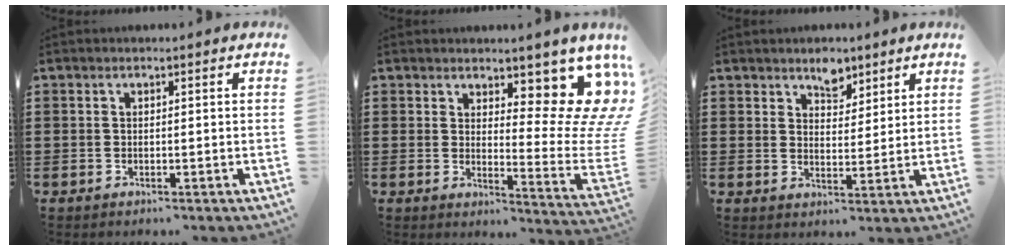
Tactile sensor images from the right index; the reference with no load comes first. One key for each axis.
{"total": 10.7, "fx": 6.3, "fy": 4.5, "fz": 7.3, "tx": -0.100, "ty": -0.055, "tz": 0.118}
{"total": 4.7, "fx": 3.7, "fy": 2.4, "fz": 1.6, "tx": -0.026, "ty": -0.001, "tz": 0.066}